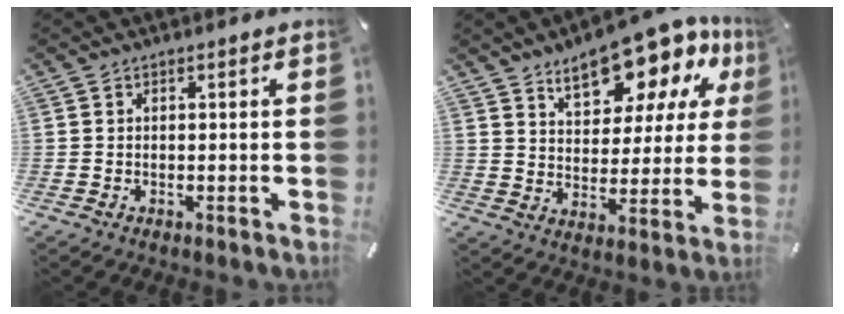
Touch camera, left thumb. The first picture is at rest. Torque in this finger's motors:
{"motor_torque": [2.50, 2.51, 1.40, -1.37, 0.16]}